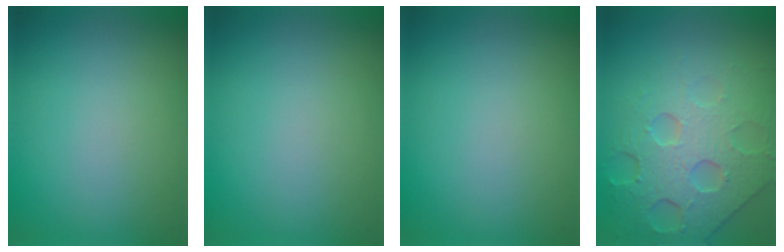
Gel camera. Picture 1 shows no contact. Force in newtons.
{"total": 0.0}
{"total": 0.0}
{"total": 7.1, "press": 5.5, "slide": 4.5}